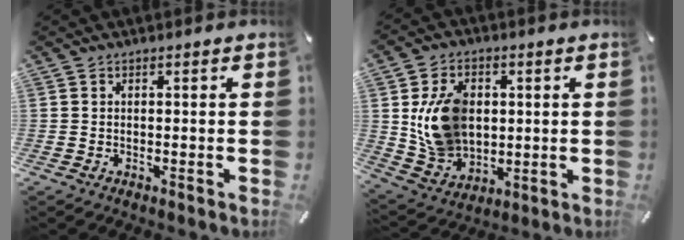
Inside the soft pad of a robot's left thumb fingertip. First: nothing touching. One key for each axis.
{"total": 13.2, "fx": 1.9, "fy": 10.7, "fz": 7.5, "tx": -0.153, "ty": 0.009, "tz": 0.038}